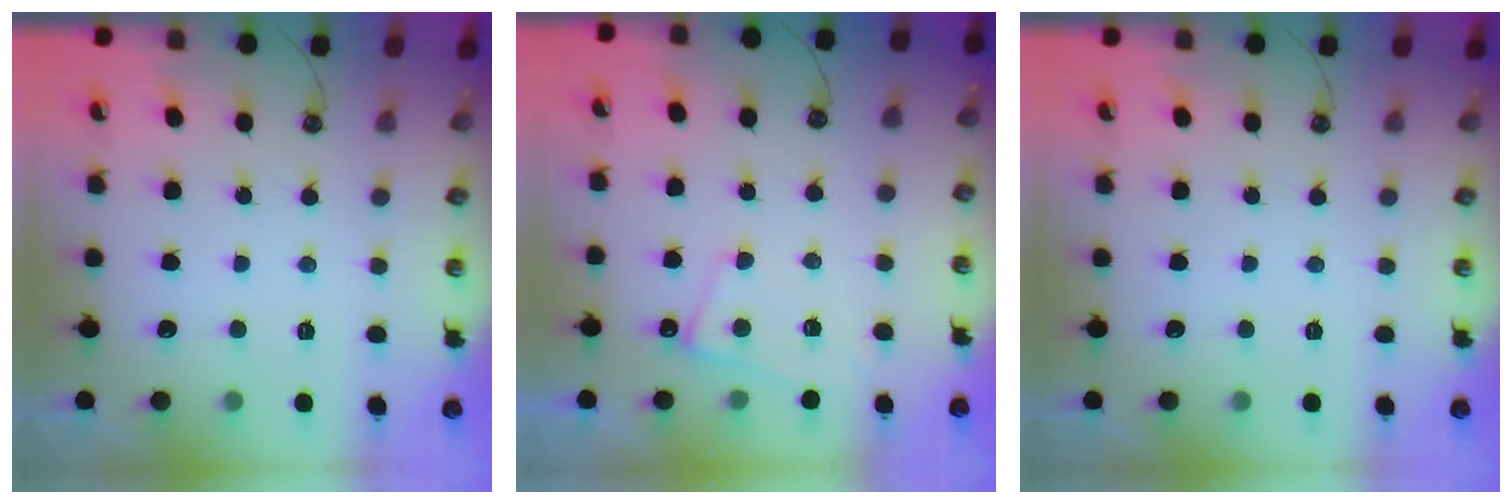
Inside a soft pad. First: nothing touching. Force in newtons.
{"total": 1.6, "press": 1.5, "slide": 0.4}
{"total": 0.0}